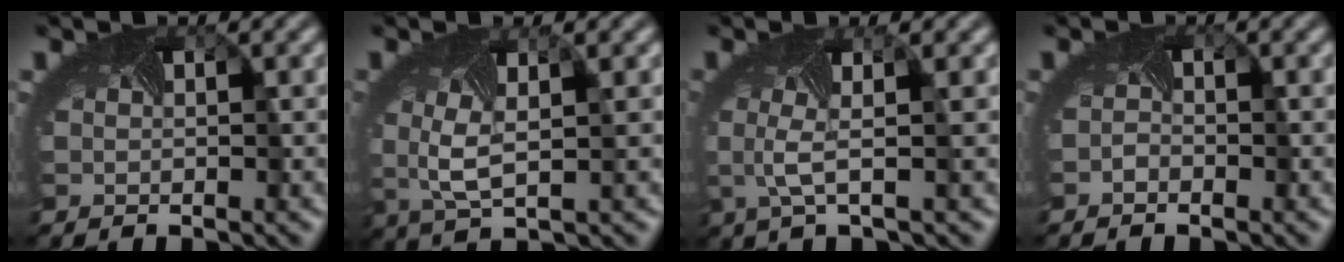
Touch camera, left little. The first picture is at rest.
{"total": 3.1, "force": [0.4, 0.9, 2.9], "torque": [-0.084, 0.000, 0.007]}
{"total": 2.1, "force": [-0.1, -0.1, 2.1], "torque": [-0.055, 0.000, -0.003]}
{"total": 0.7, "force": [-0.7, 0.0, -0.1], "torque": [-0.007, -0.001, -0.015]}